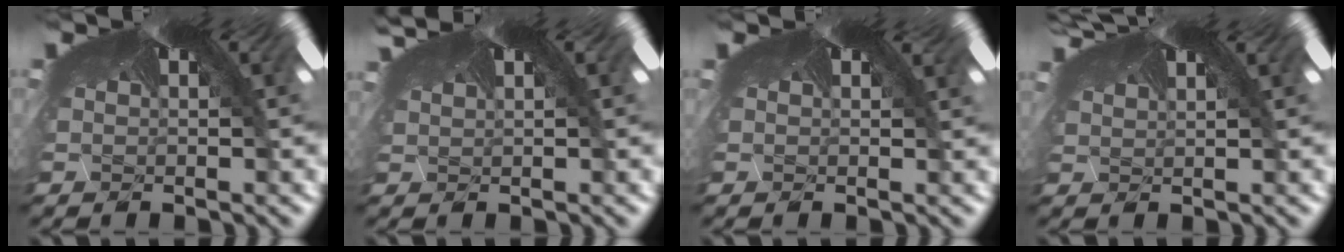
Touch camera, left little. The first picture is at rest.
{"total": 1.7, "force": [1.2, 0.7, 1.0], "torque": [-0.034, 0.005, 0.022]}
{"total": 0.6, "force": [0.2, 0.4, 0.4], "torque": [-0.004, 0.001, 0.003]}
{"total": 2.0, "force": [0.8, 1.1, 1.4], "torque": [-0.050, 0.009, 0.026]}